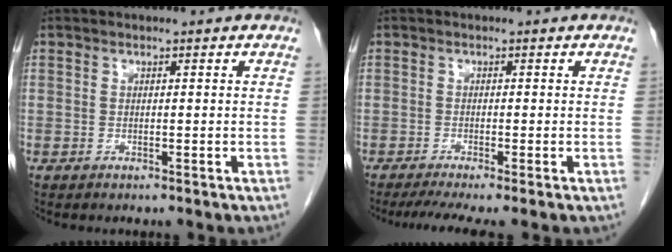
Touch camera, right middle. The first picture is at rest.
{"total": 4.7, "force": [-3.4, 0.0, 3.2], "torque": [-0.051, -0.013, -0.058]}